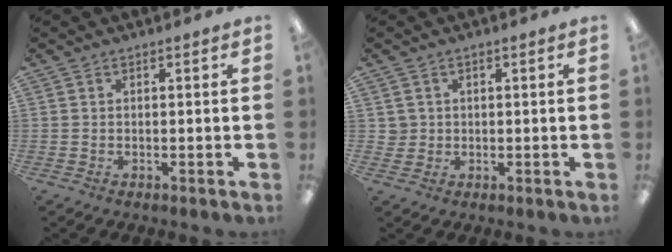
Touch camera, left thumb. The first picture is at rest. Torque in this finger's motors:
{"motor_torque": [-0.05, -0.01, 0.14, -0.15, 0.00]}